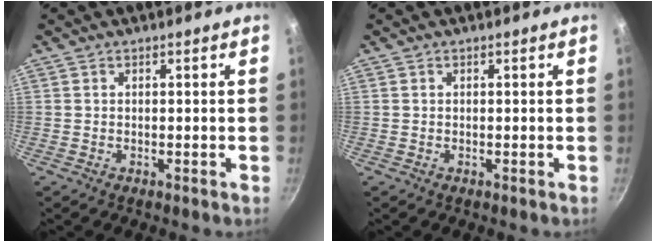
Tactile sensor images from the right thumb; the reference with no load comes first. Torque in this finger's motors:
{"motor_torque": [0.04, -0.04, 0.26, 0.11, 0.04]}